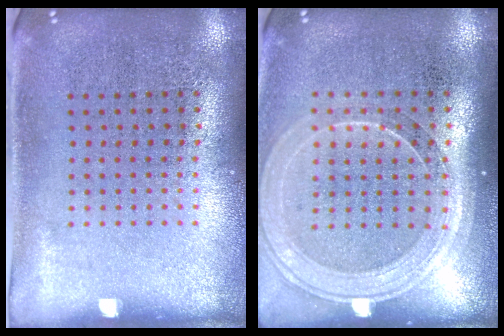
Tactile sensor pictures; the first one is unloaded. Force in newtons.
{"total": 1.7, "press": 1.5, "slide": 0.6}